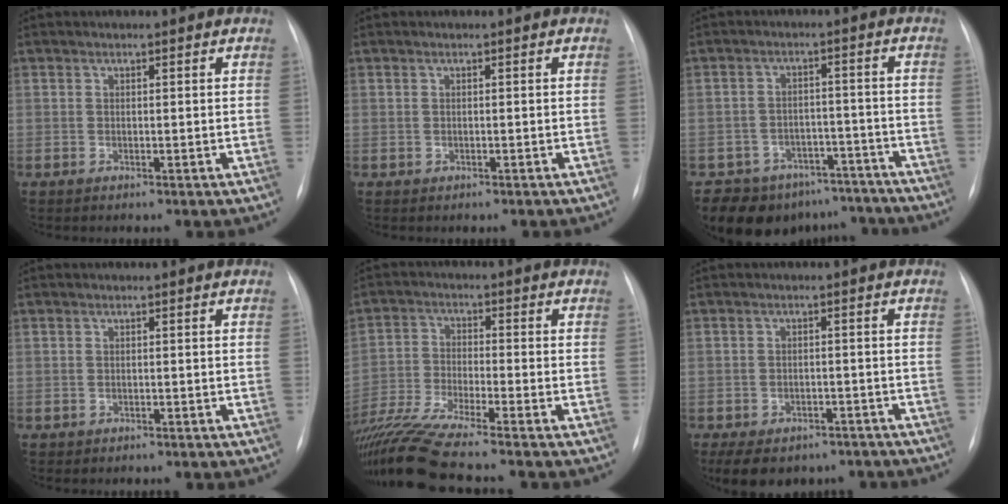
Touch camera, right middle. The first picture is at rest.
{"total": 0.0}
{"total": 12.6, "force": [-10.5, 6.8, 1.6], "torque": [-0.011, 0.031, -0.126]}
{"total": 0.0}
{"total": 12.8, "force": [-11.0, -1.6, 6.4], "torque": [-0.120, -0.025, -0.195]}
{"total": 12.7, "force": [-9.3, 7.1, 4.8], "torque": [-0.101, 0.001, -0.107]}